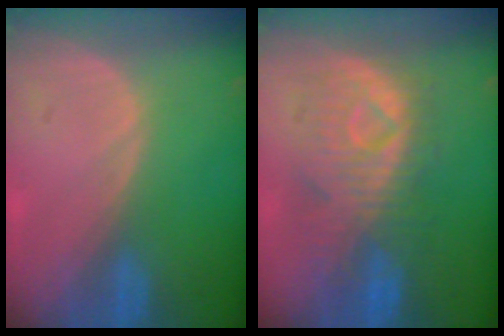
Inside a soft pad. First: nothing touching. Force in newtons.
{"total": 9.4, "press": 9.0, "slide": 2.4}